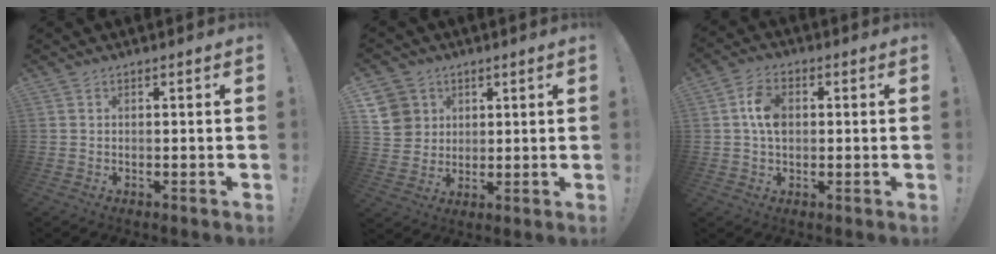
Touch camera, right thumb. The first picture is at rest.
{"total": 8.2, "force": [3.3, 7.4, 1.4], "torque": [-0.015, -0.018, 0.071]}
{"total": 8.1, "force": [0.7, 5.5, 5.9], "torque": [-0.106, 0.008, 0.014]}